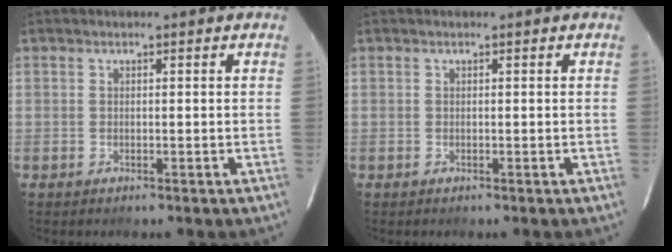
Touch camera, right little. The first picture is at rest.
{"total": 0.0}